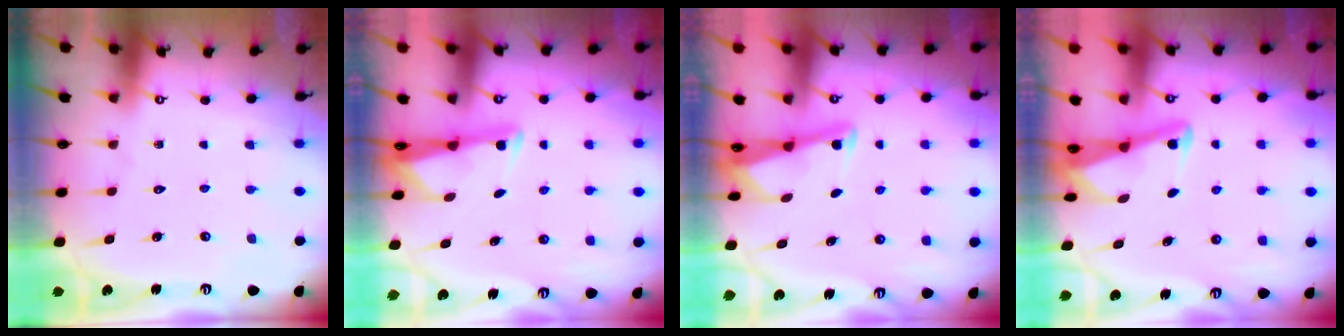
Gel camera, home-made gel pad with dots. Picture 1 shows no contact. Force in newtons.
{"total": 2.8, "press": 2.7, "slide": 0.4}
{"total": 2.5, "press": 2.5, "slide": 0.1}
{"total": 2.9, "press": 2.8, "slide": 0.4}